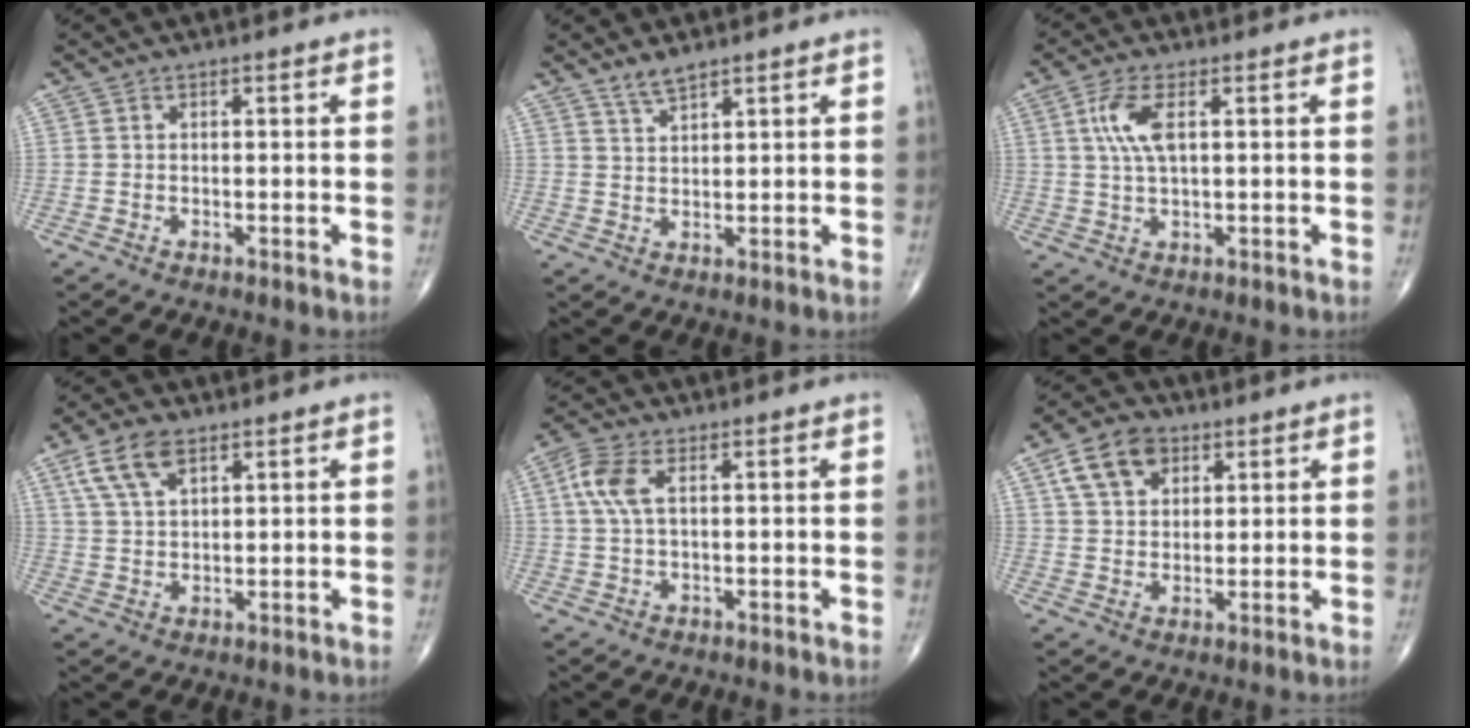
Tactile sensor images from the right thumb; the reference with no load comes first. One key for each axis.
{"total": 3.1, "fx": 2.6, "fy": 0.8, "fz": 1.5, "tx": -0.028, "ty": -0.015, "tz": 0.052}
{"total": 6.4, "fx": 1.8, "fy": 2.4, "fz": 5.7, "tx": -0.130, "ty": 0.002, "tz": 0.037}
{"total": 7.7, "fx": 4.1, "fy": 3.8, "fz": 5.3, "tx": -0.101, "ty": -0.005, "tz": 0.081}
{"total": 5.9, "fx": 1.6, "fy": 2.8, "fz": 5.0, "tx": -0.127, "ty": 0.015, "tz": 0.033}
{"total": 9.5, "fx": 4.3, "fy": 6.5, "fz": 5.4, "tx": -0.080, "ty": -0.004, "tz": 0.073}